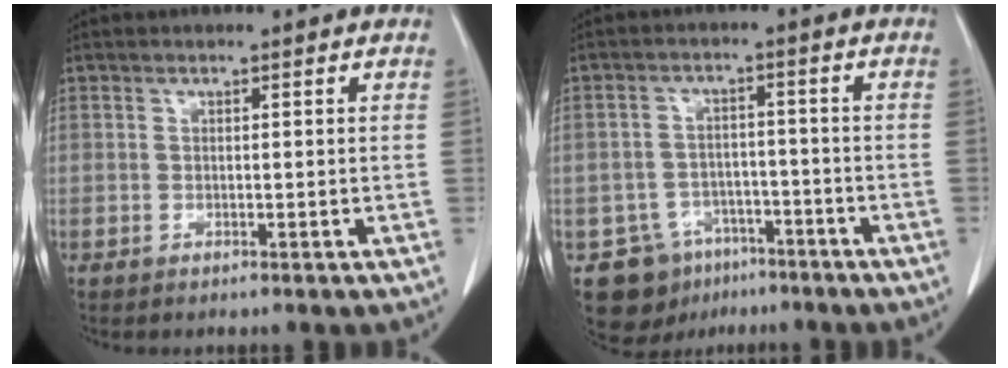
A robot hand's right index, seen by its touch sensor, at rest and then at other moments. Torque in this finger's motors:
{"motor_torque": [-0.06, -0.24, -0.48, -0.09]}